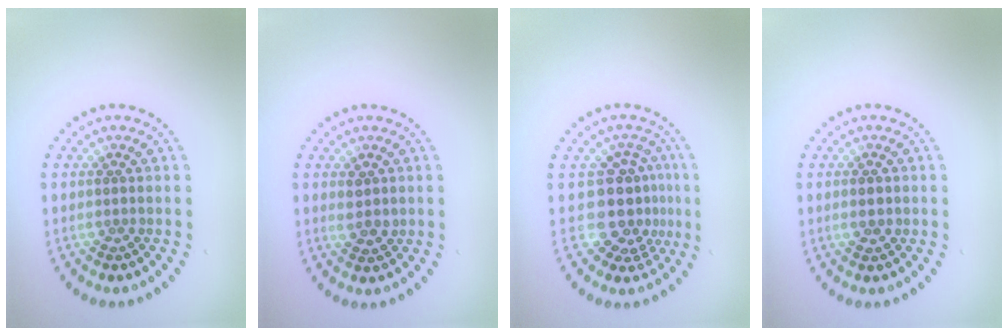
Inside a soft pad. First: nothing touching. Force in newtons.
{"total": 1.8, "press": 1.7, "slide": 0.7}
{"total": 4.2, "press": 3.5, "slide": 2.4}
{"total": 1.8, "press": 1.8, "slide": 0.1}